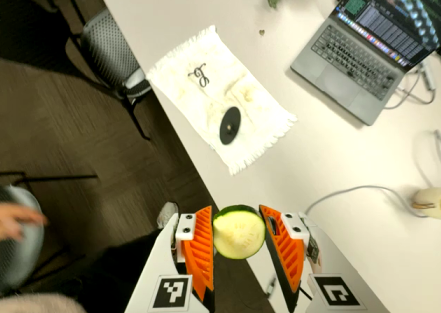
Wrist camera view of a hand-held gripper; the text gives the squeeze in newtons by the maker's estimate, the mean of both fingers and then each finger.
{"total": 9.2, "left": 9.1, "right": 9.4}